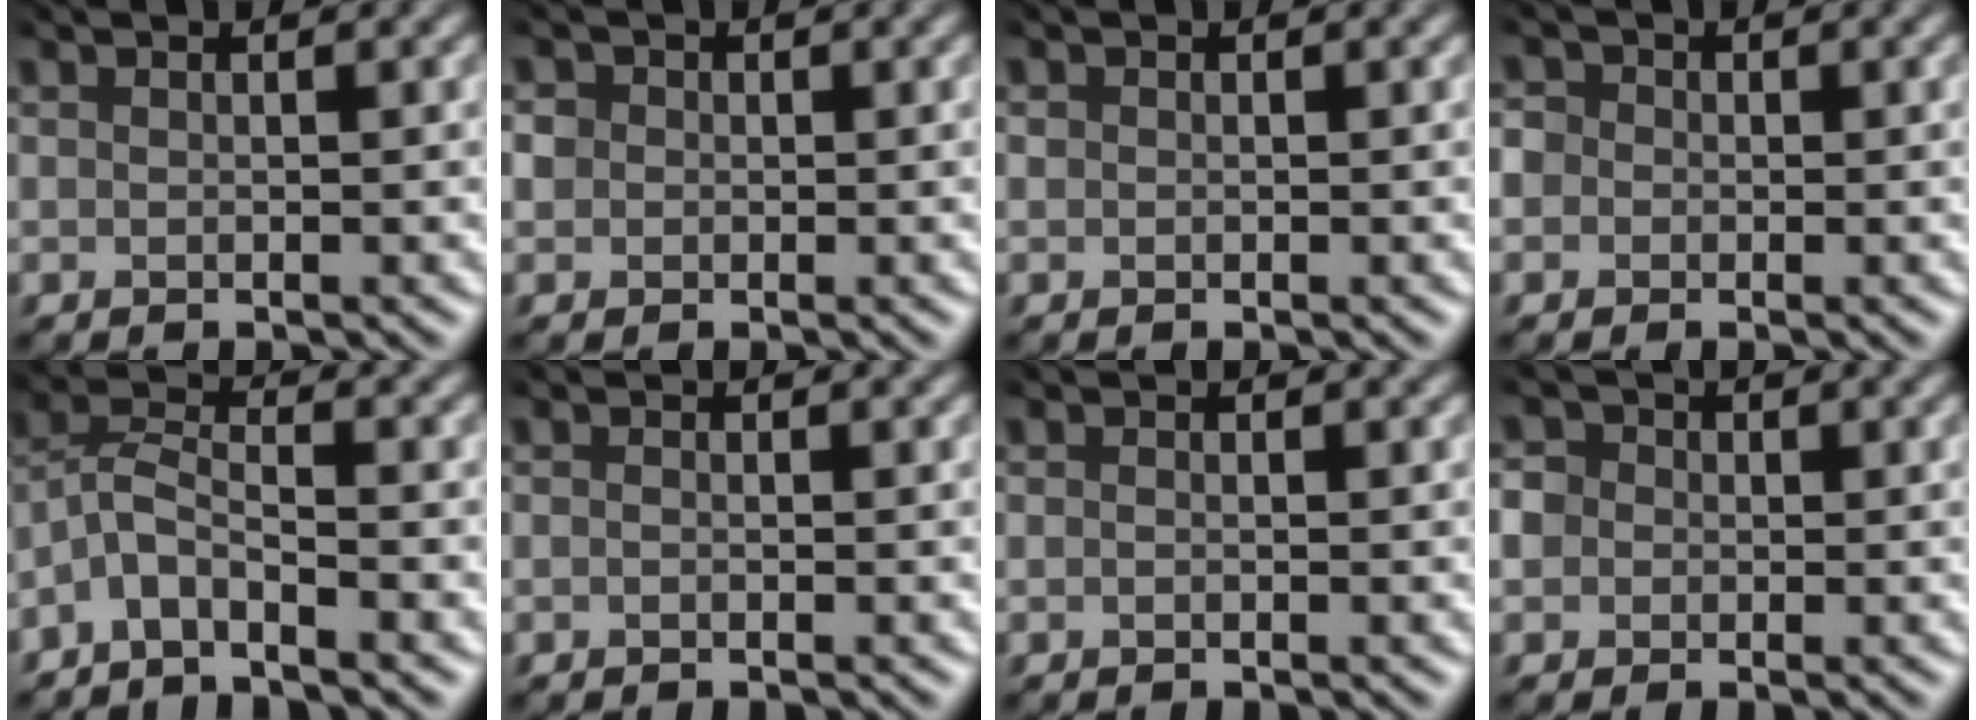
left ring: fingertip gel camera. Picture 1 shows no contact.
{"total": 2.3, "force": [-1.4, -0.3, -1.7], "torque": [0.005, -0.012, -0.011]}
{"total": 1.7, "force": [-0.8, -0.9, -1.2], "torque": [0.005, -0.015, 0.001]}
{"total": 2.8, "force": [-2.0, -0.1, -2.0], "torque": [0.014, -0.014, -0.025]}
{"total": 4.0, "force": [-4.0, -0.7, -0.2], "torque": [-0.026, -0.010, -0.071]}
{"total": 1.0, "force": [-0.9, -0.4, -0.3], "torque": [0.005, -0.009, -0.021]}
{"total": 0.7, "force": [-0.6, -0.3, -0.3], "torque": [0.006, -0.007, -0.015]}
{"total": 2.7, "force": [-1.9, 0.0, -2.0], "torque": [0.012, -0.014, -0.023]}